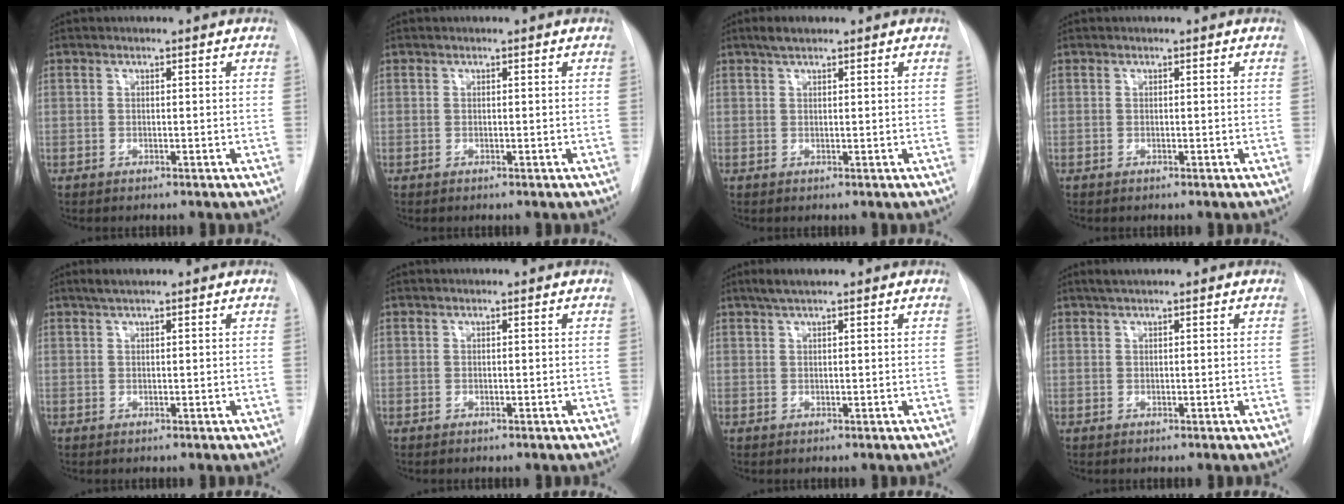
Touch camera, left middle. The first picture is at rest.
{"total": 0.0}
{"total": 2.1, "force": [1.6, 0.7, 1.2], "torque": [-0.027, 0.007, 0.028]}
{"total": 0.0}
{"total": 1.7, "force": [1.3, 0.1, 1.1], "torque": [-0.026, 0.007, 0.025]}
{"total": 0.0}
{"total": 2.6, "force": [2.0, 0.3, 1.7], "torque": [-0.039, 0.009, 0.037]}
{"total": 1.5, "force": [1.2, 0.0, 1.0], "torque": [-0.021, 0.008, 0.023]}